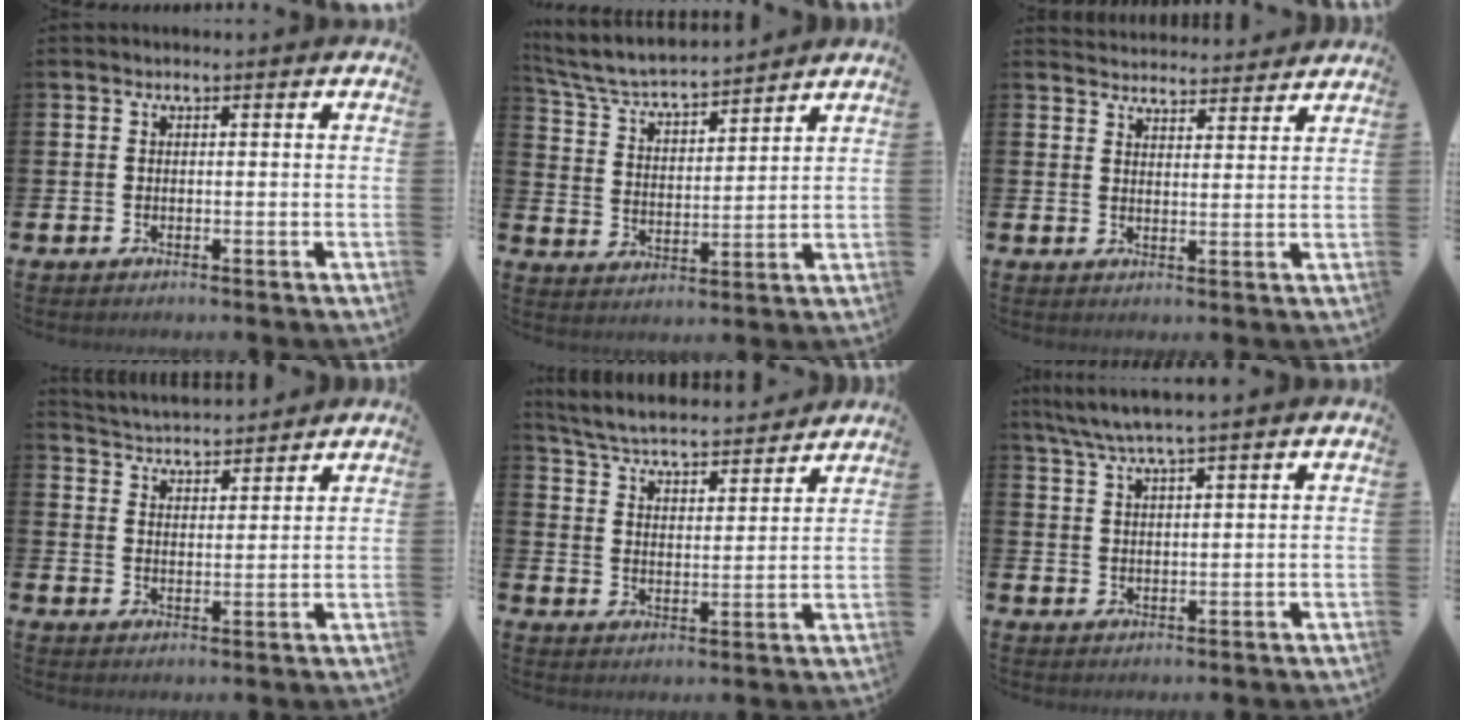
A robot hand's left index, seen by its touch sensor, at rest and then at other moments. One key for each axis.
{"total": 6.0, "fx": 5.6, "fy": 1.1, "fz": 1.8, "tx": -0.065, "ty": -0.041, "tz": 0.094}
{"total": 3.9, "fx": 3.8, "fy": 0.6, "fz": -0.3, "tx": 0.004, "ty": -0.029, "tz": 0.067}
{"total": 4.4, "fx": 4.3, "fy": 0.6, "fz": -0.3, "tx": -0.015, "ty": -0.028, "tz": 0.078}
{"total": 5.4, "fx": 5.3, "fy": 0.7, "fz": 1.1, "tx": -0.043, "ty": -0.045, "tz": 0.086}
{"total": 4.7, "fx": 4.2, "fy": -0.2, "fz": 2.0, "tx": -0.054, "ty": -0.011, "tz": 0.076}